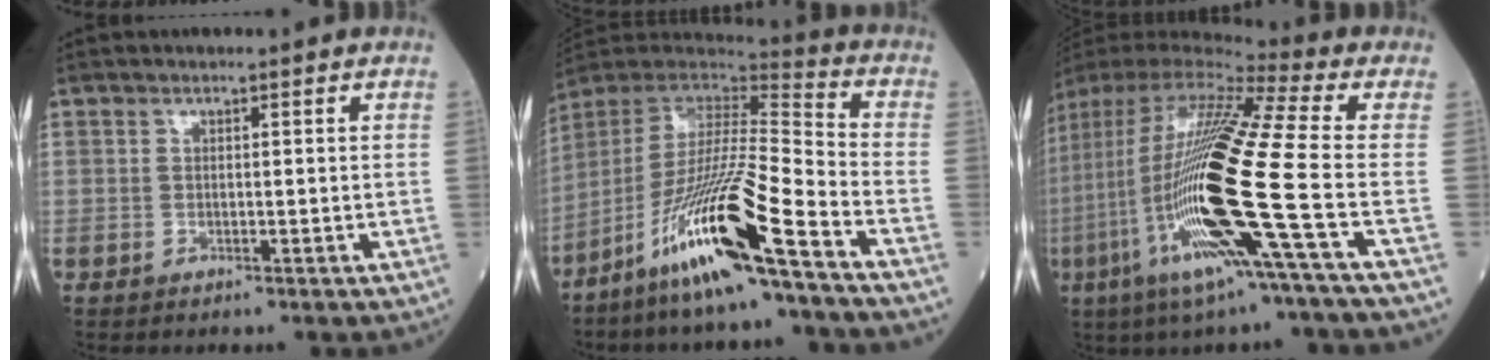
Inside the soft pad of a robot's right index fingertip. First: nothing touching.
{"total": 21.0, "force": [-12.8, 1.6, 16.6], "torque": [-0.351, -0.046, -0.245]}
{"total": 27.4, "force": [-6.5, 1.1, 26.6], "torque": [-0.560, -0.051, -0.143]}